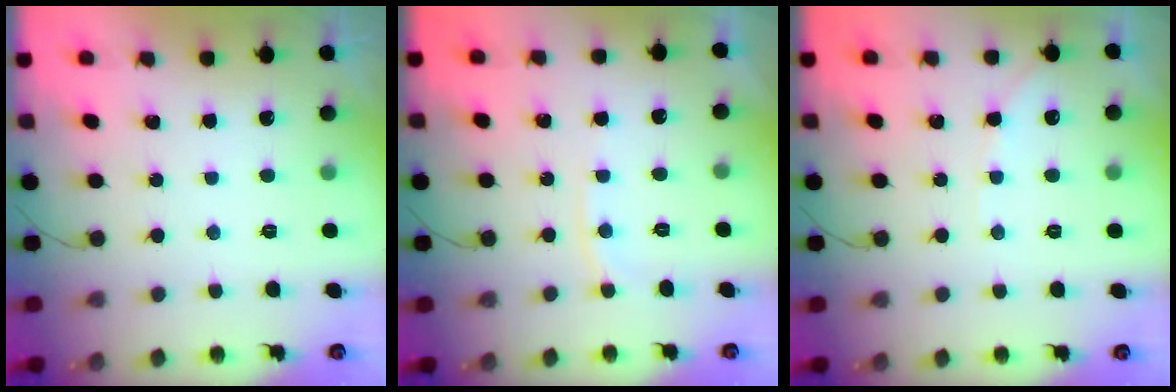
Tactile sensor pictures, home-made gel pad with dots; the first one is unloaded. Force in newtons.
{"total": 4.1, "press": 4.1, "slide": 0.6}
{"total": 4.7, "press": 4.6, "slide": 0.7}